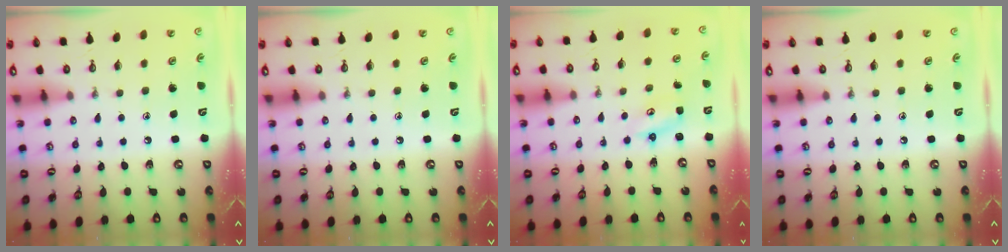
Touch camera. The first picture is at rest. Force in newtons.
{"total": 0.0}
{"total": 2.7, "press": 2.7, "slide": 0.3}
{"total": 0.0}